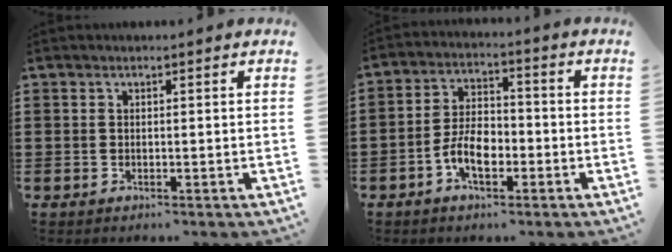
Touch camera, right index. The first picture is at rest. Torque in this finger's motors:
{"motor_torque": [1.18, 0.96, 0.39, 0.09]}